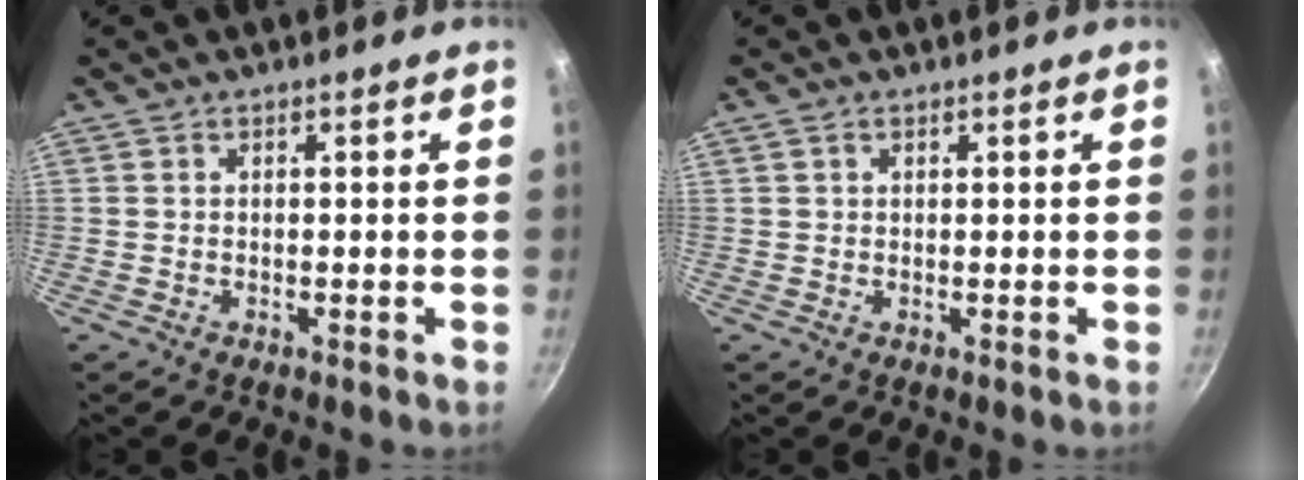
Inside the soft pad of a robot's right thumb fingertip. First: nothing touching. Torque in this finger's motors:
{"motor_torque": [-0.31, -0.32, -0.57, 0.28, -0.02]}